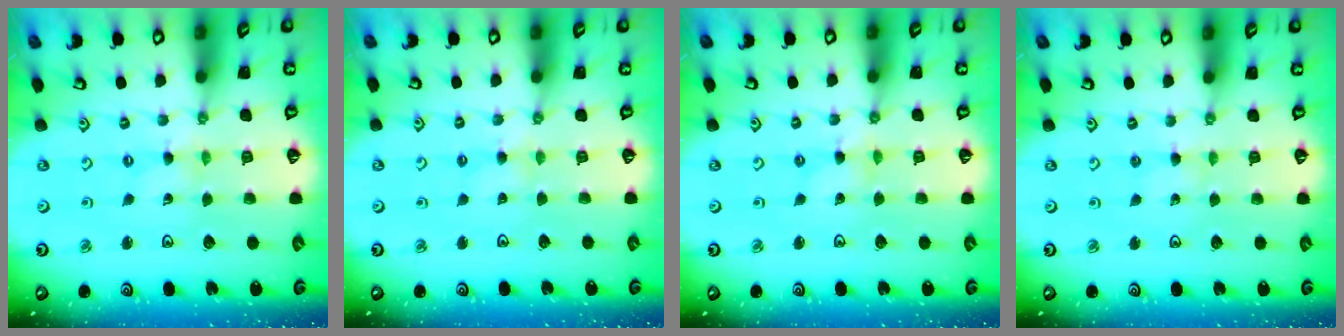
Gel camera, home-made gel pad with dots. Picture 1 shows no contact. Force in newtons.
{"total": 2.3, "press": 2.3, "slide": 0.4}
{"total": 1.1, "press": 1.1, "slide": 0.1}
{"total": 2.4, "press": 2.3, "slide": 0.3}